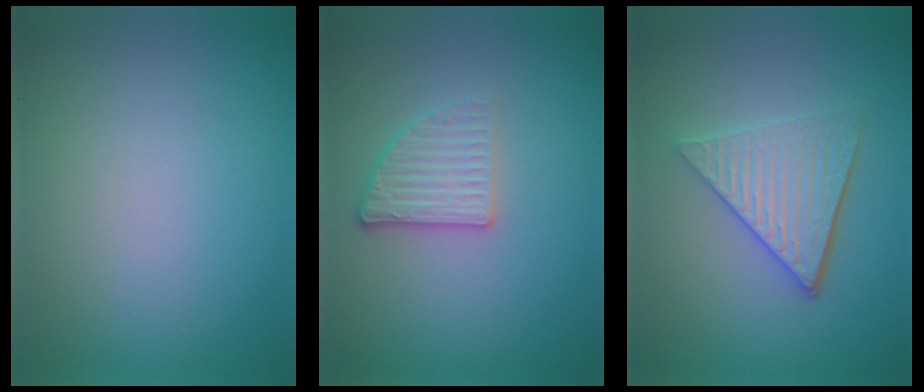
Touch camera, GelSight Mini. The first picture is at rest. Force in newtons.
{"total": 2.8, "press": 2.3, "slide": 1.6}
{"total": 4.8, "press": 3.6, "slide": 3.1}